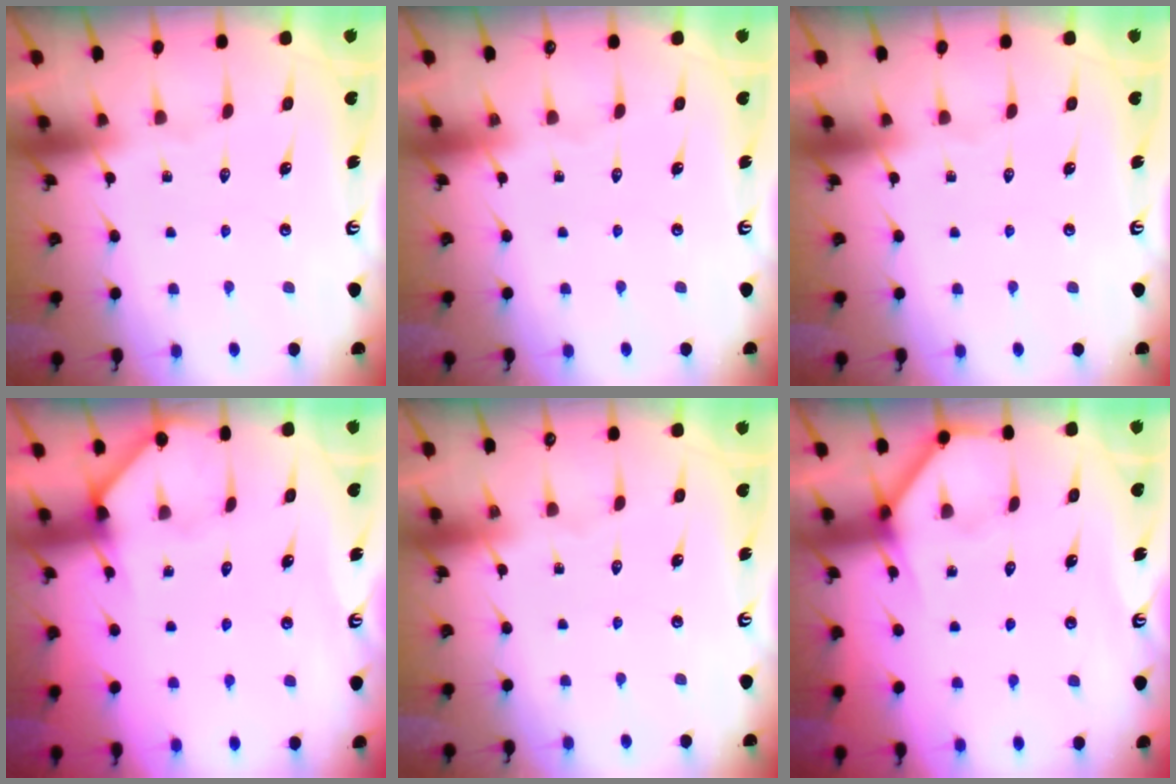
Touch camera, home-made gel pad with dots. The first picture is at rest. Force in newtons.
{"total": 0.0}
{"total": 0.0}
{"total": 3.5, "press": 3.5, "slide": 0.3}
{"total": 0.0}
{"total": 4.3, "press": 4.2, "slide": 0.3}